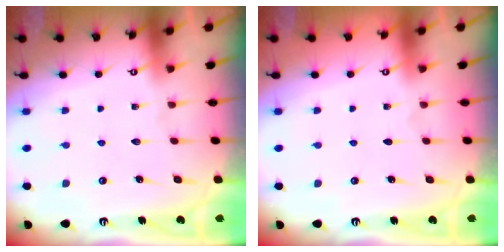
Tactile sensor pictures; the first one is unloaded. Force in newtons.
{"total": 0.0}